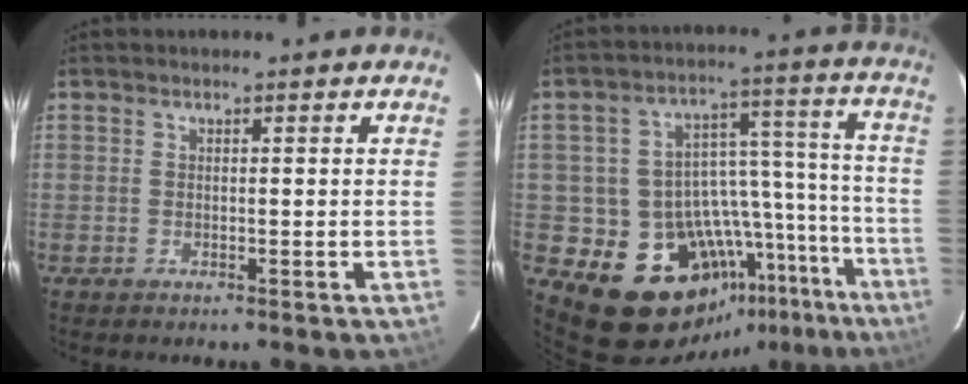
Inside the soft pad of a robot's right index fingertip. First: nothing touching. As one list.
[{"total": 17.9, "force": [-12.6, 11.0, 6.5], "torque": [-0.096, 0.063, -0.167]}]